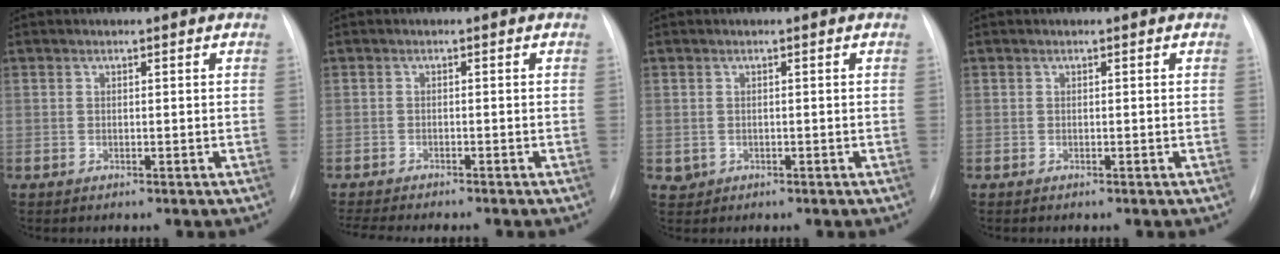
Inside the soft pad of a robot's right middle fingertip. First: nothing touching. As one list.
[{"total": 8.2, "force": [-7.2, 0.8, 3.9], "torque": [-0.051, -0.009, -0.106]}, {"total": 1.2, "force": [-0.2, 1.2, 0.3], "torque": [-0.004, 0.003, 0.001]}, {"total": 0.0}]